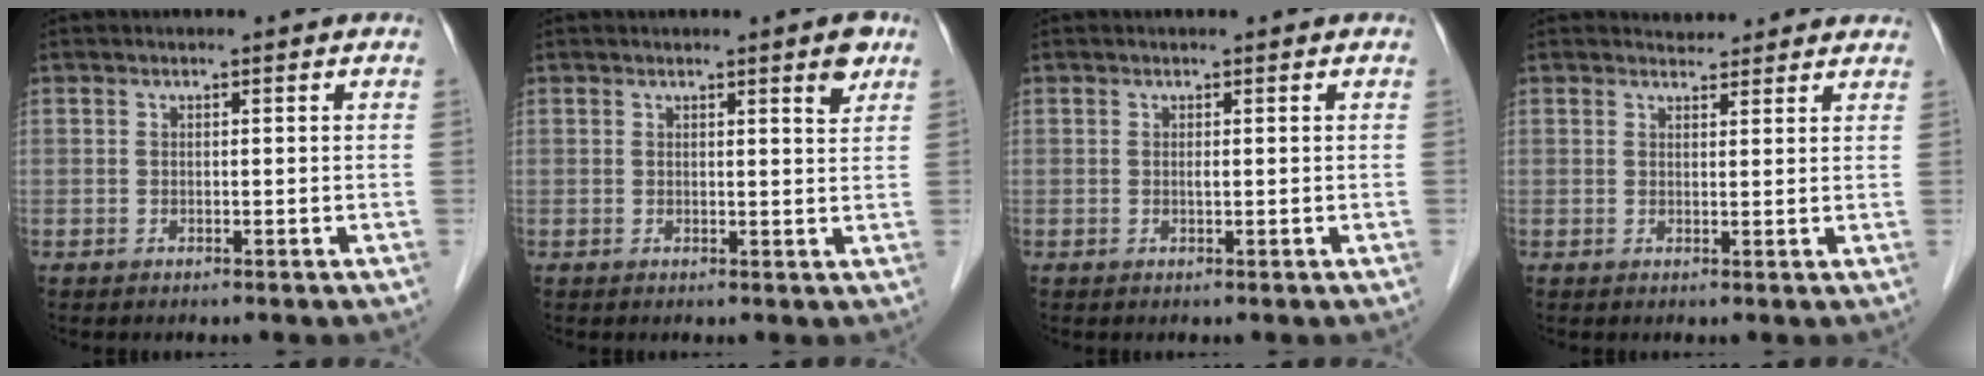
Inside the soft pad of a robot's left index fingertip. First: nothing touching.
{"total": 2.9, "force": [1.8, 0.5, 2.2], "torque": [-0.021, -0.008, 0.022]}
{"total": 0.7, "force": [0.2, 0.3, 0.6], "torque": [-0.009, 0.000, 0.003]}
{"total": 4.2, "force": [3.9, 1.6, 0.3], "torque": [0.009, 0.010, 0.046]}